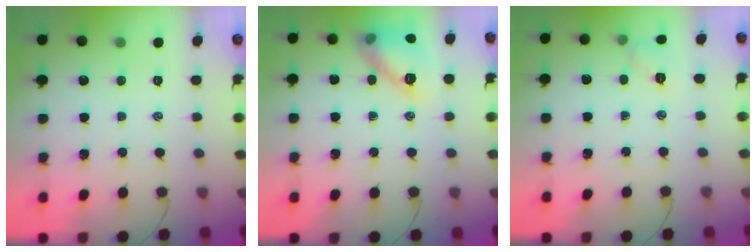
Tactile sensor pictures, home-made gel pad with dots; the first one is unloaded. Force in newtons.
{"total": 13.4, "press": 13.4, "slide": 0.8}
{"total": 4.5, "press": 4.2, "slide": 1.6}